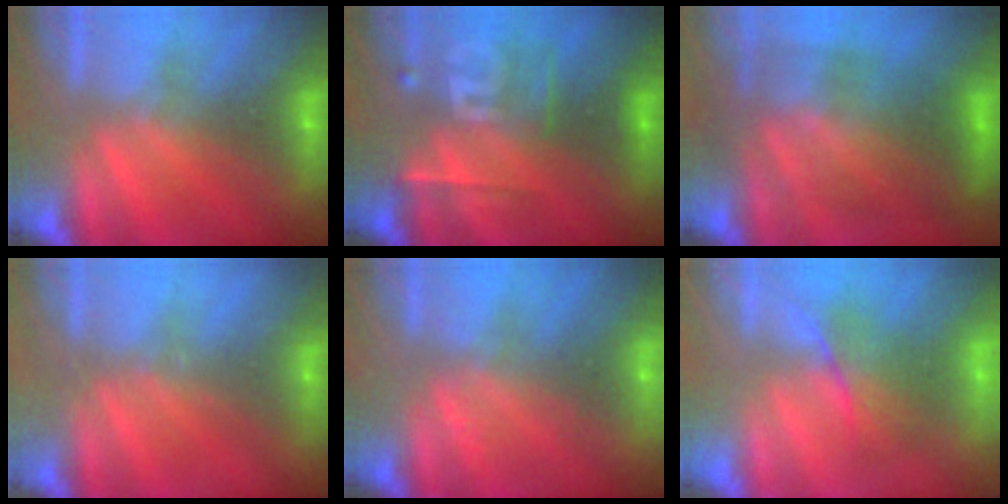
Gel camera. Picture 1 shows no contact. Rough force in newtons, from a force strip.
{"total": 2.4}
{"total": 7.9}
{"total": 2.1}
{"total": 2.1}
{"total": 2.1}